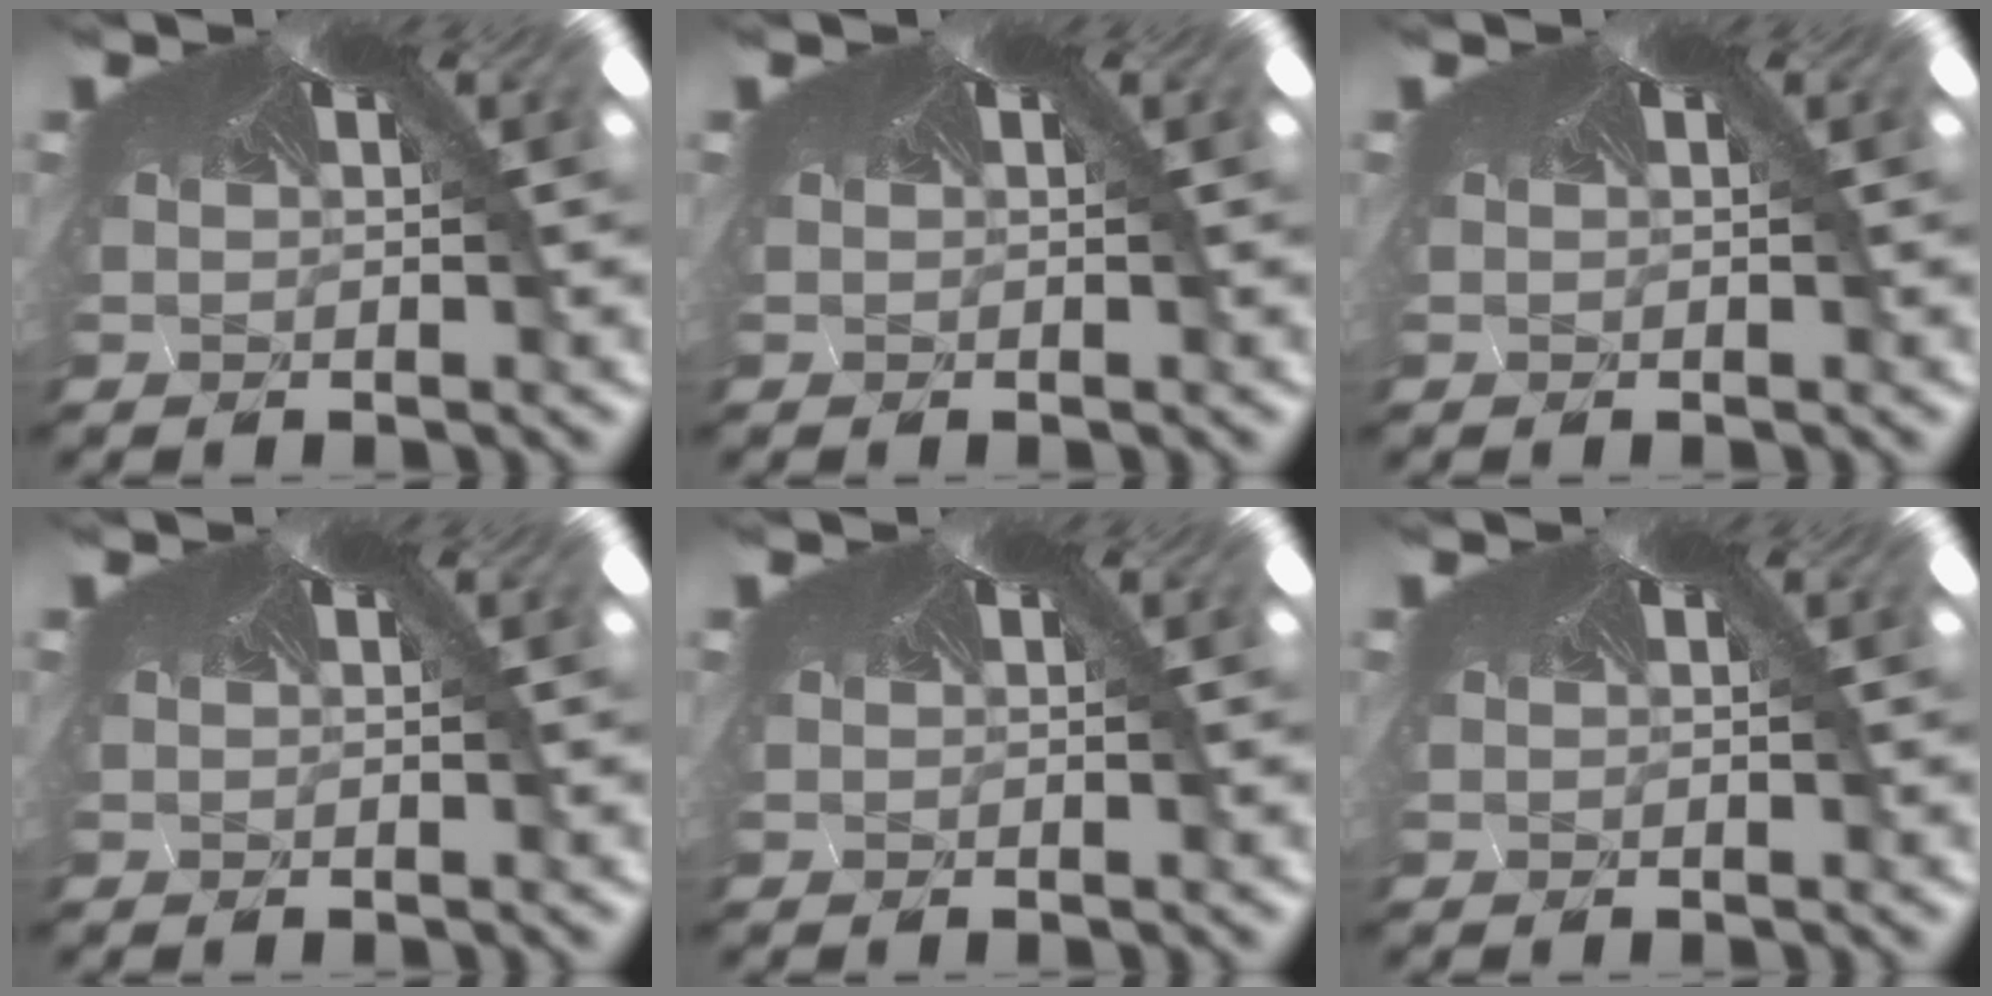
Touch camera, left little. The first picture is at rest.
{"total": 0.0}
{"total": 0.0}
{"total": 0.0}
{"total": 0.0}
{"total": 0.0}